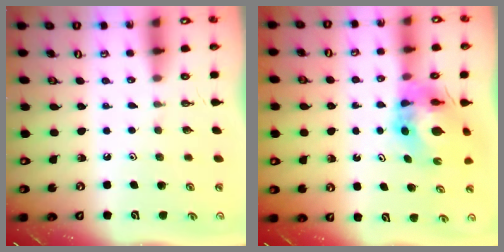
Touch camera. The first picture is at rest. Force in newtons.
{"total": 8.9, "press": 8.8, "slide": 1.0}